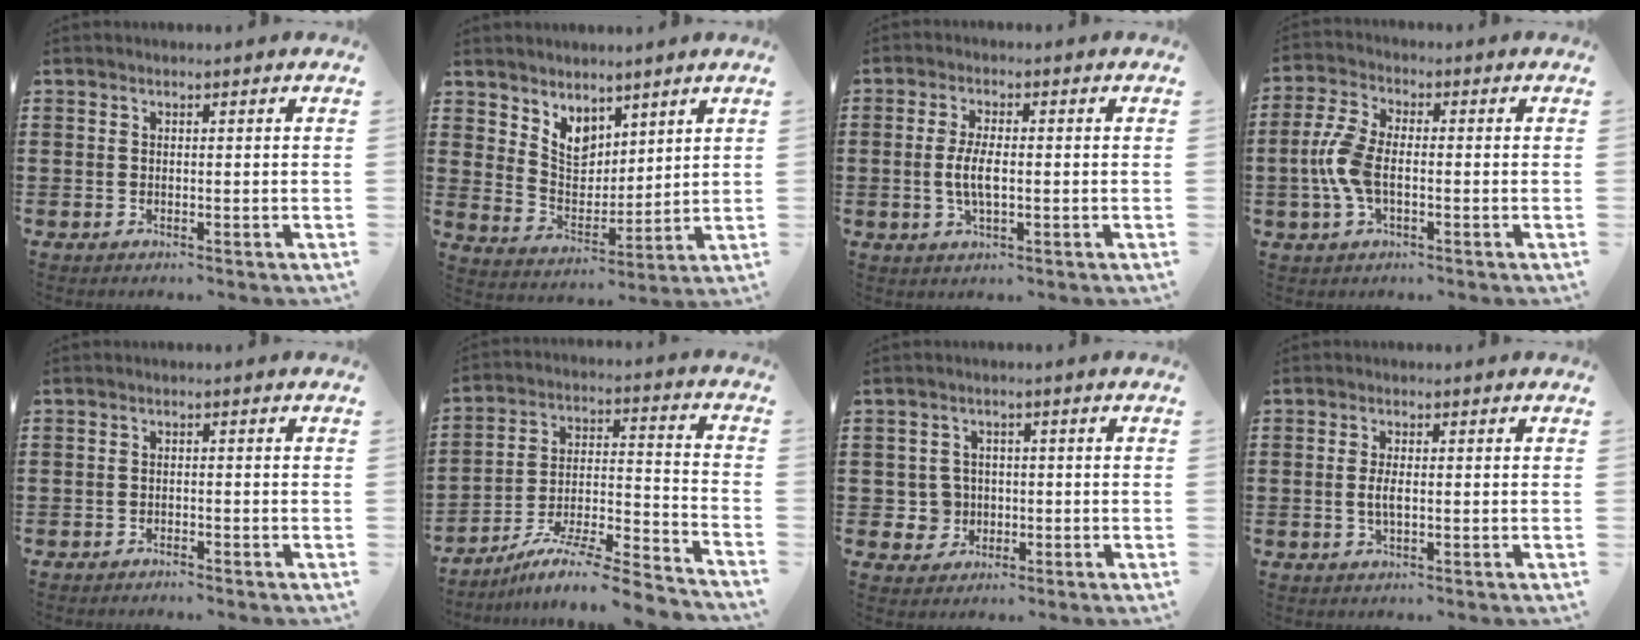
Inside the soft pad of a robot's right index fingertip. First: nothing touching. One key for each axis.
{"total": 6.0, "fx": 4.3, "fy": 3.8, "fz": 1.7, "tx": -0.050, "ty": -0.013, "tz": 0.080}
{"total": 4.7, "fx": -0.6, "fy": 1.5, "fz": 4.4, "tx": -0.100, "ty": -0.006, "tz": -0.018}
{"total": 6.9, "fx": -1.0, "fy": 3.5, "fz": 5.8, "tx": -0.147, "ty": -0.008, "tz": -0.025}
{"total": 1.1, "fx": -1.1, "fy": 0.0, "fz": 0.1, "tx": -0.005, "ty": 0.001, "tz": -0.023}
{"total": 9.9, "fx": -8.4, "fy": 0.8, "fz": 5.2, "tx": -0.082, "ty": 0.012, "tz": -0.165}
{"total": 3.7, "fx": -0.7, "fy": 3.6, "fz": 0.7, "tx": -0.029, "ty": 0.008, "tz": -0.015}
{"total": 2.4, "fx": -0.3, "fy": 0.7, "fz": 2.3, "tx": -0.051, "ty": -0.006, "tz": -0.007}